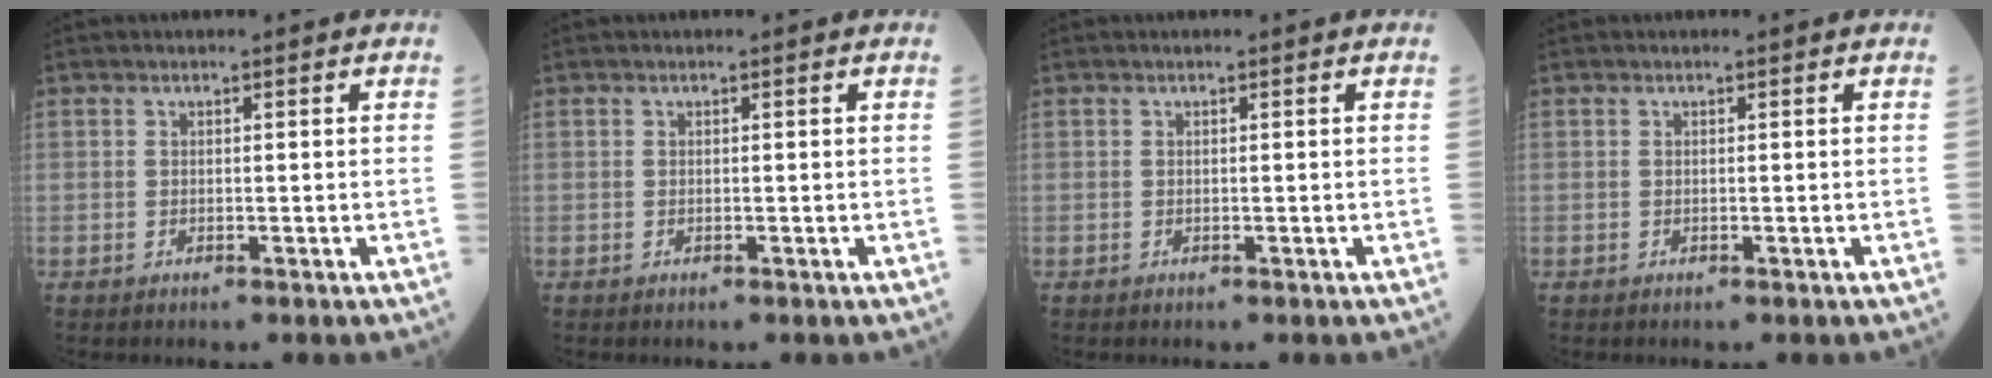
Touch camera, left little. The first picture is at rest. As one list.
[{"total": 0.0}, {"total": 0.0}, {"total": 0.0}]